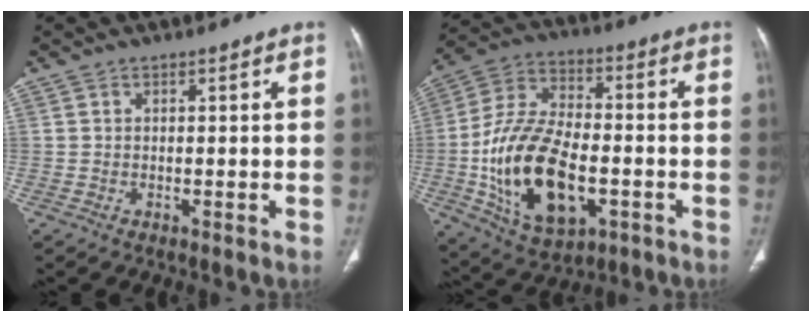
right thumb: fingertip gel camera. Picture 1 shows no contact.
{"total": 21.1, "force": [-4.8, 11.8, 16.9], "torque": [-0.305, 0.017, -0.073]}